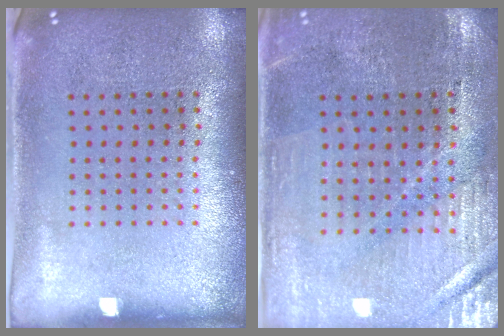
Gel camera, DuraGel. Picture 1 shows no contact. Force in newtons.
{"total": 0.9, "press": 0.8, "slide": 0.3}